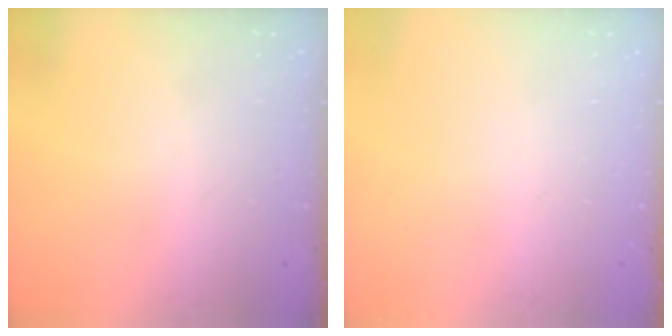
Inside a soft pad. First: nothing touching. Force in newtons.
{"total": 0.0}